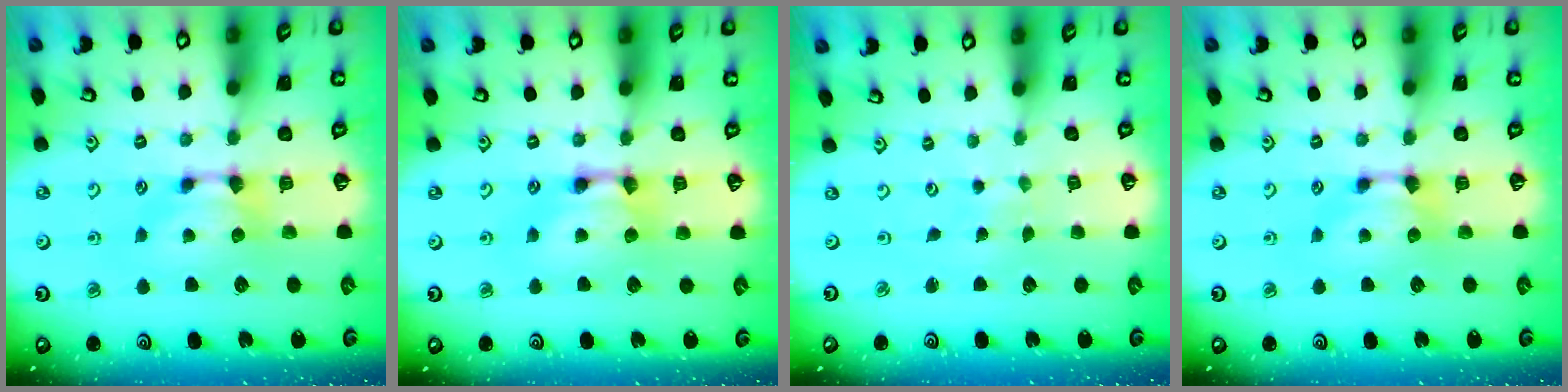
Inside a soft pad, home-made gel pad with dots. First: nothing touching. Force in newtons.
{"total": 2.5, "press": 2.5, "slide": 0.1}
{"total": 6.4, "press": 6.4, "slide": 0.3}
{"total": 0.0}